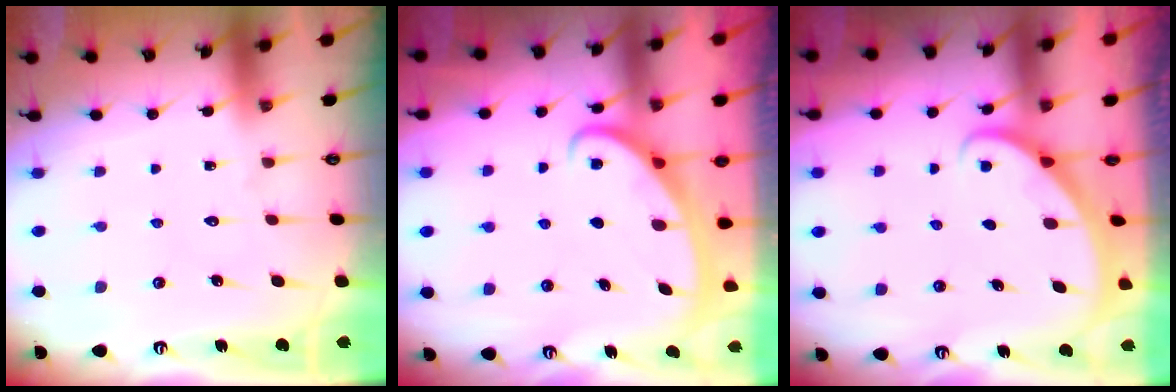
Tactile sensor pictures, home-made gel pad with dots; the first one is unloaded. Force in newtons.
{"total": 2.5, "press": 2.5, "slide": 0.4}
{"total": 2.1, "press": 2.1, "slide": 0.1}